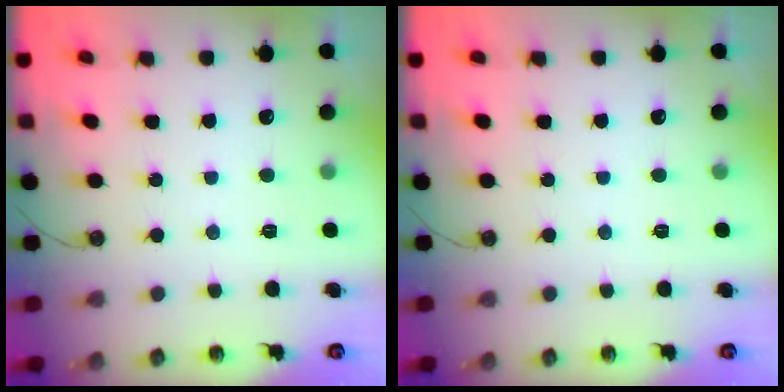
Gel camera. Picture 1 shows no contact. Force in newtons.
{"total": 0.0}